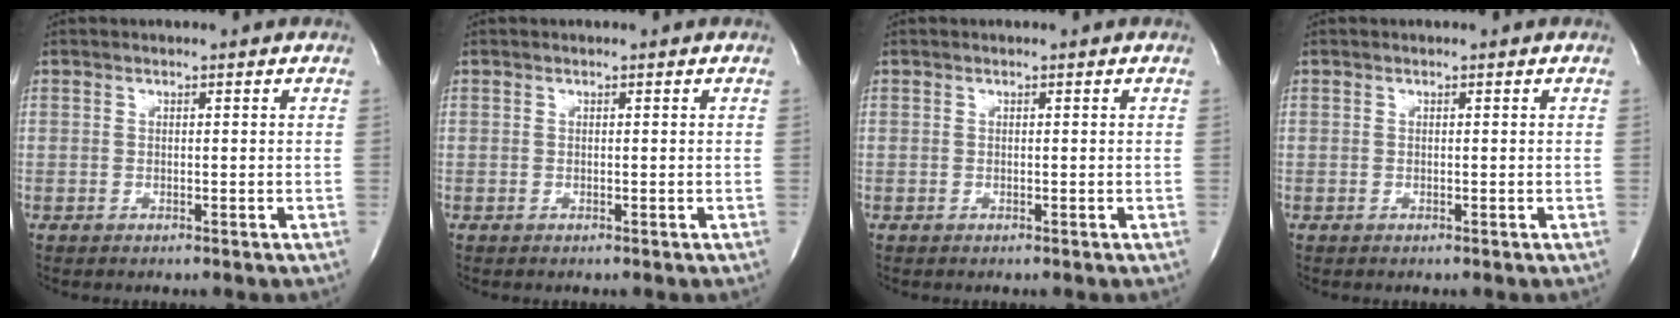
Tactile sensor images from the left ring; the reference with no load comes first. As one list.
[{"total": 0.0}, {"total": 0.0}, {"total": 0.0}]